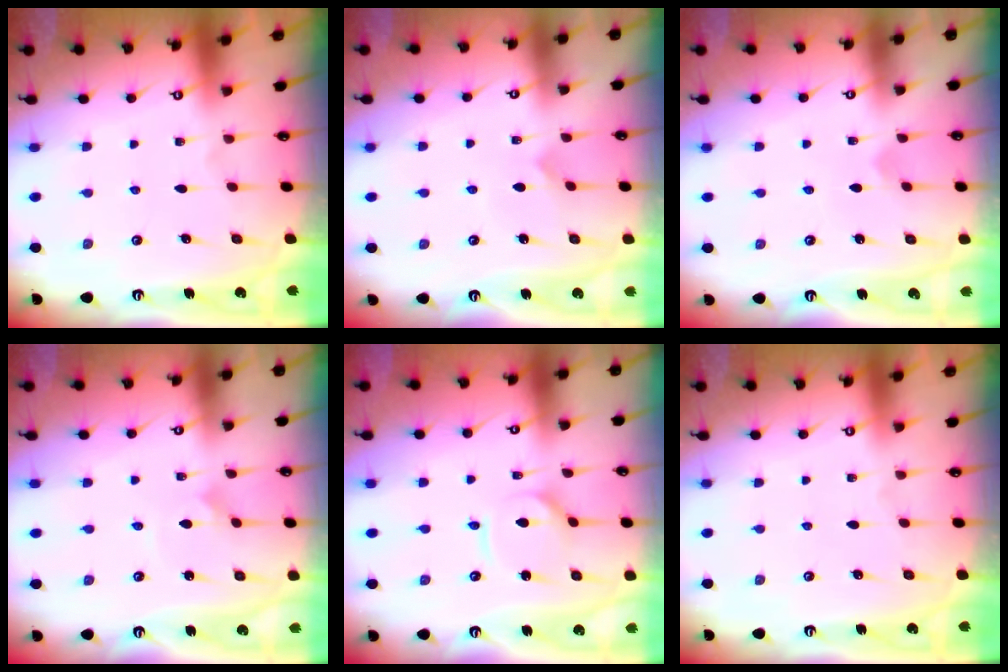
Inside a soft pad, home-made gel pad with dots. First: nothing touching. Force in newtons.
{"total": 2.8, "press": 2.8, "slide": 0.3}
{"total": 2.5, "press": 2.5, "slide": 0.1}
{"total": 1.4, "press": 1.4, "slide": 0.1}
{"total": 3.2, "press": 3.2, "slide": 0.4}
{"total": 0.0}